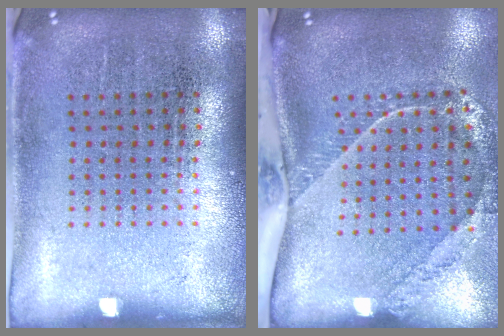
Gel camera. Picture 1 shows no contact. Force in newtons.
{"total": 2.4, "press": 1.7, "slide": 1.8}